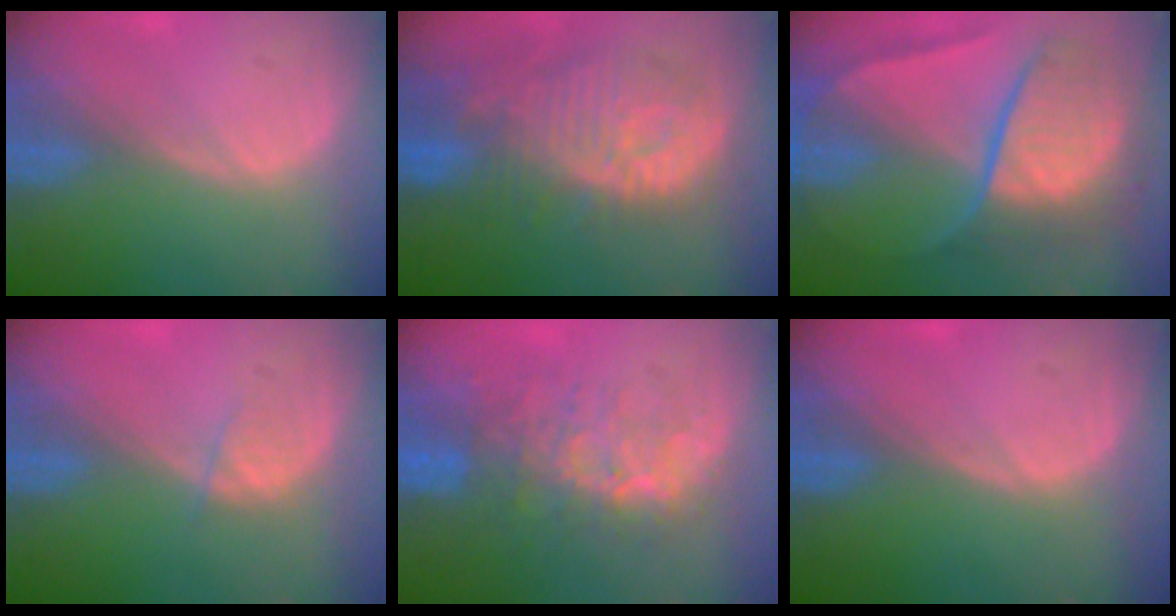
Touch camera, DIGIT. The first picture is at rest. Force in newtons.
{"total": 12.2, "press": 11.0, "slide": 5.2}
{"total": 10.8, "press": 10.7, "slide": 1.1}
{"total": 1.6, "press": 1.5, "slide": 0.2}
{"total": 9.3, "press": 8.5, "slide": 4.0}
{"total": 0.0}